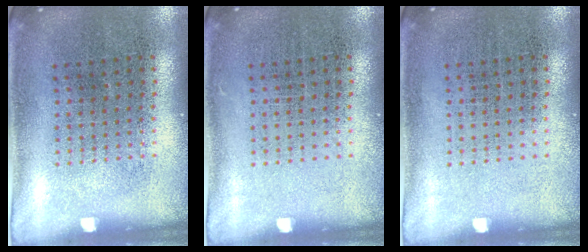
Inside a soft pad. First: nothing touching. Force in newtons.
{"total": 0.0}
{"total": 0.0}